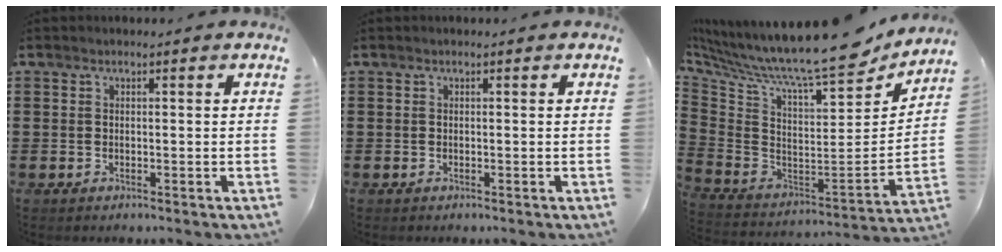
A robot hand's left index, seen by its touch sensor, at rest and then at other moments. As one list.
[{"total": 0.0}, {"total": 11.6, "force": [9.3, 1.8, 6.7], "torque": [-0.145, -0.081, 0.148]}]